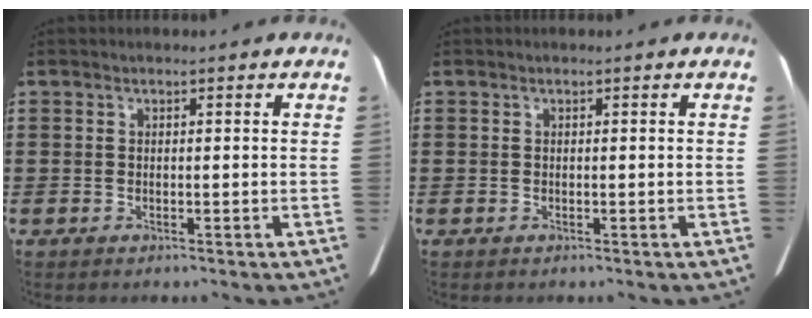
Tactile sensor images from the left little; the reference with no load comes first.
{"total": 0.0}